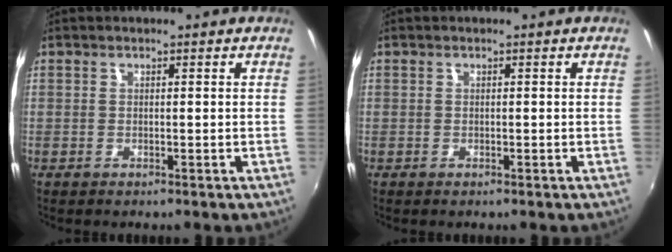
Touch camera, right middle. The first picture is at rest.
{"total": 0.0}